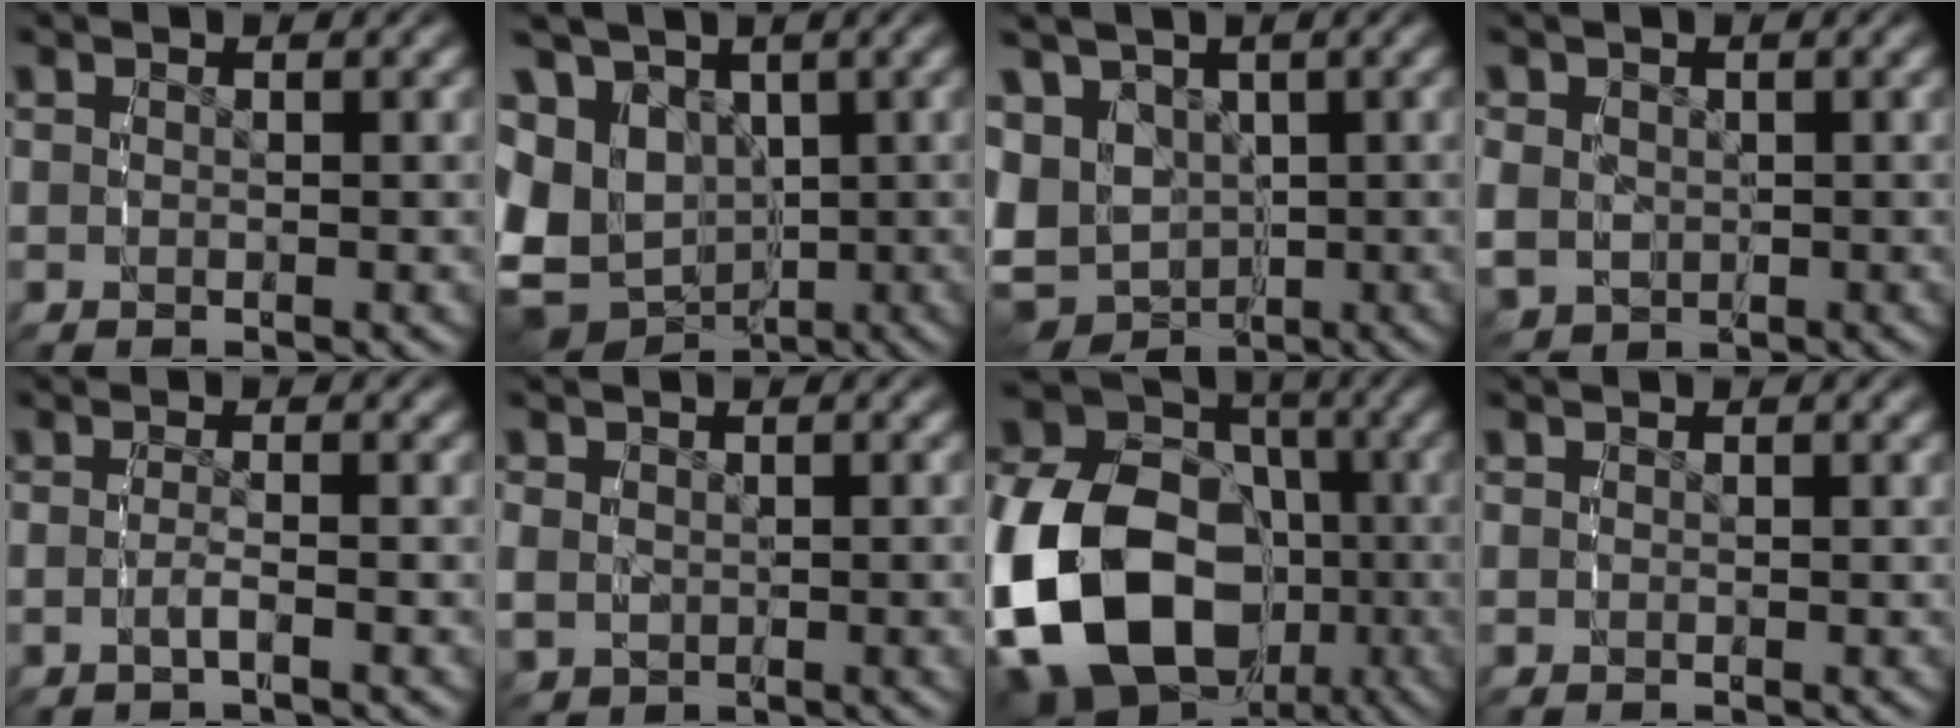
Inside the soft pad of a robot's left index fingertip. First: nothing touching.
{"total": 14.1, "force": [-1.9, 12.3, 6.8], "torque": [-0.170, -0.061, -0.014]}
{"total": 9.0, "force": [-1.3, 8.0, 4.0], "torque": [-0.117, -0.056, -0.002]}
{"total": 4.0, "force": [-0.4, 3.6, 1.7], "torque": [-0.049, -0.021, 0.006]}
{"total": 1.2, "force": [-0.7, -0.1, 0.9], "torque": [-0.025, -0.002, -0.015]}
{"total": 2.4, "force": [-0.2, 2.1, 1.3], "torque": [-0.038, -0.012, 0.006]}
{"total": 22.4, "force": [-3.6, 18.0, 12.9], "torque": [-0.321, -0.087, -0.038]}
{"total": 0.0}